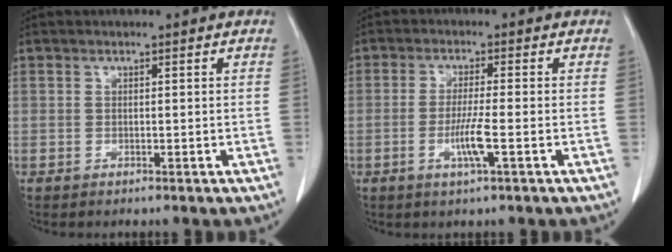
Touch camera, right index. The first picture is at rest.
{"total": 4.8, "force": [-1.6, -0.1, 4.6], "torque": [-0.088, -0.009, -0.031]}